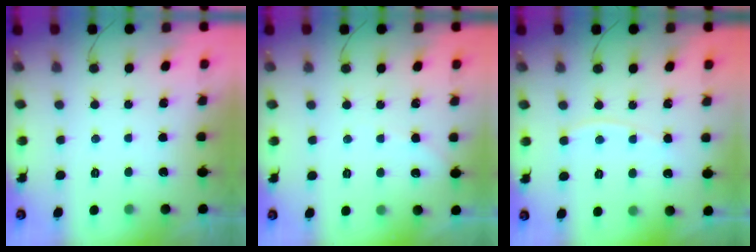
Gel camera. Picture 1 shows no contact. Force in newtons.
{"total": 2.4, "press": 2.4, "slide": 0.5}
{"total": 3.1, "press": 3.0, "slide": 0.4}